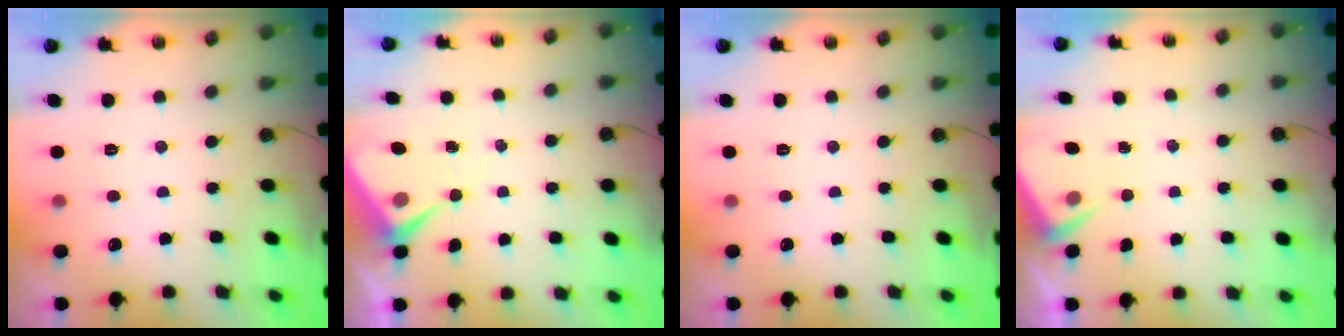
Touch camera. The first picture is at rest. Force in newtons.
{"total": 6.0, "press": 6.0, "slide": 0.7}
{"total": 0.0}
{"total": 3.0, "press": 3.0, "slide": 0.4}